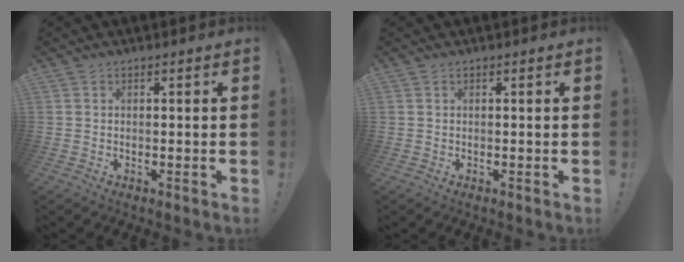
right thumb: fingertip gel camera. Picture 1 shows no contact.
{"total": 0.0}